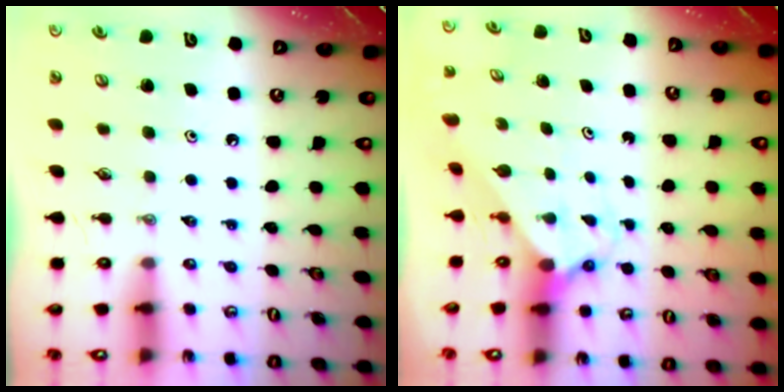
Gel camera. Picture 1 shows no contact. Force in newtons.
{"total": 1.7, "press": 1.7, "slide": 0.1}